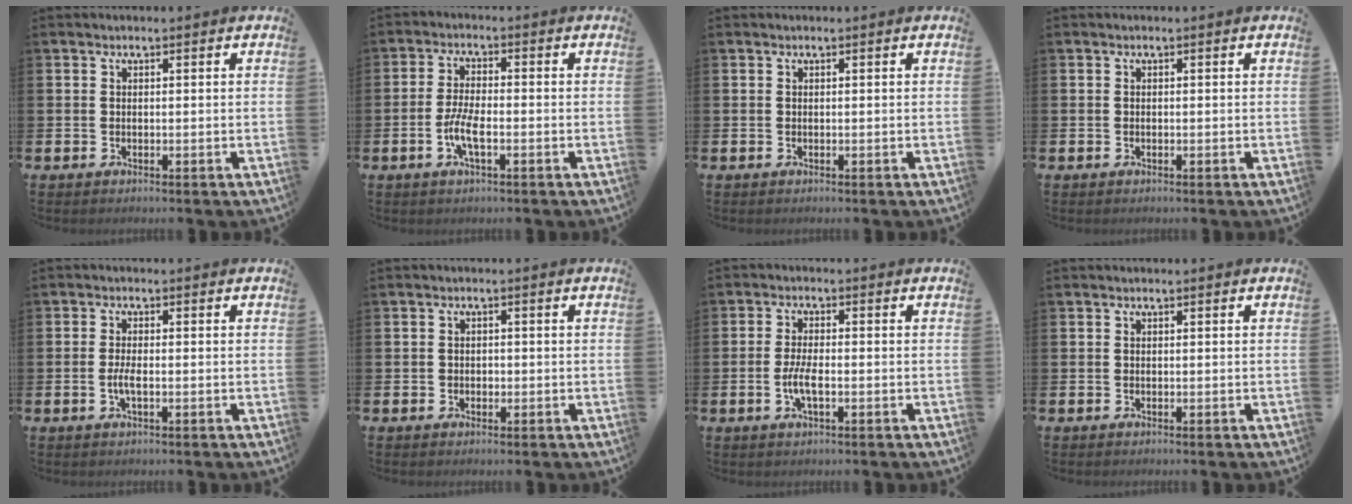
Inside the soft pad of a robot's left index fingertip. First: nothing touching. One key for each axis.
{"total": 4.1, "fx": -1.3, "fy": 1.2, "fz": 3.7, "tx": -0.080, "ty": 0.002, "tz": -0.026}
{"total": 0.0}
{"total": 0.0}
{"total": 2.3, "fx": -0.5, "fy": 0.6, "fz": 2.2, "tx": -0.049, "ty": -0.001, "tz": -0.011}
{"total": 1.0, "fx": -0.2, "fy": 0.9, "fz": 0.3, "tx": -0.005, "ty": 0.004, "tz": -0.007}
{"total": 3.5, "fx": -0.9, "fy": 1.1, "fz": 3.2, "tx": -0.057, "ty": -0.001, "tz": -0.019}
{"total": 0.0}